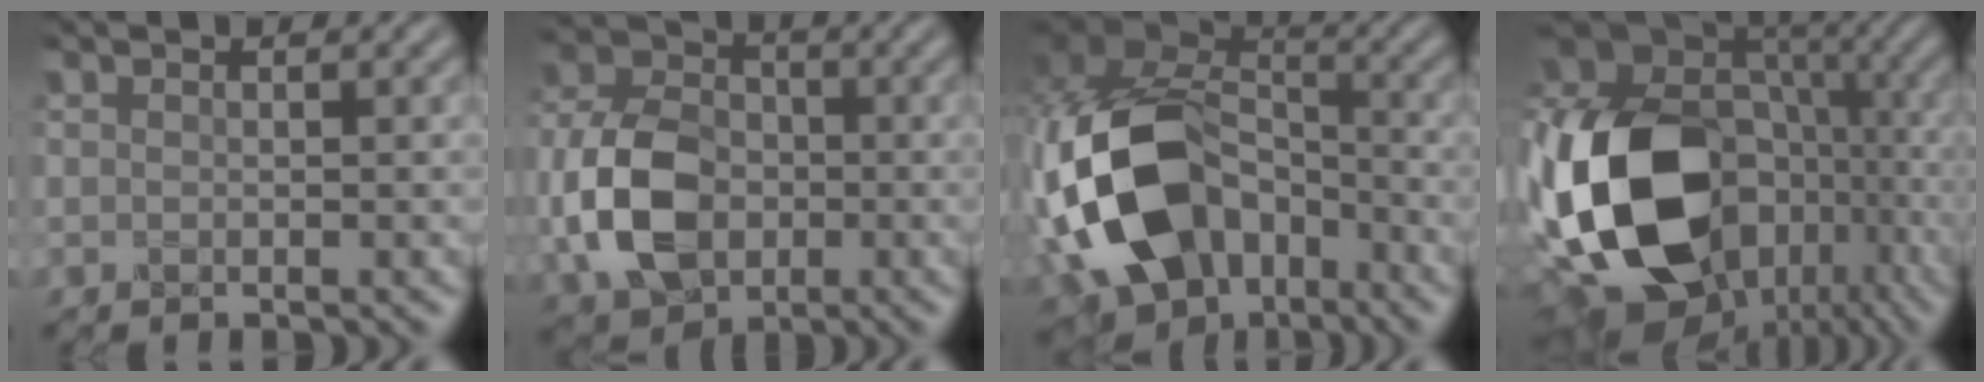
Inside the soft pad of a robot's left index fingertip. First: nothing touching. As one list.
[{"total": 8.4, "force": [-2.0, 6.2, 5.4], "torque": [-0.123, 0.001, -0.051]}, {"total": 15.3, "force": [-5.1, 10.8, 9.6], "torque": [-0.228, -0.011, -0.098]}, {"total": 20.0, "force": [-4.7, 14.6, 12.8], "torque": [-0.274, -0.010, -0.068]}]